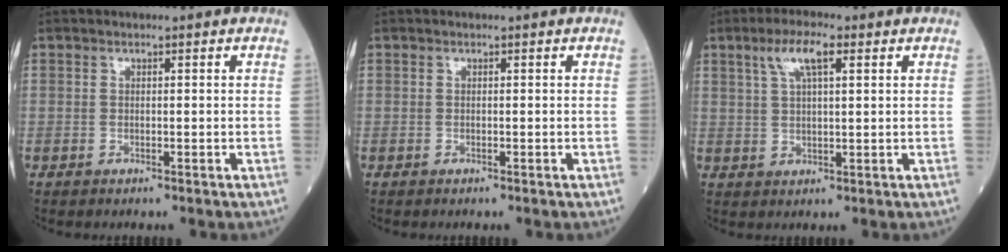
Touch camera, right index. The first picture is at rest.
{"total": 0.0}
{"total": 5.8, "force": [2.9, 1.3, 4.9], "torque": [-0.101, 0.014, 0.056]}